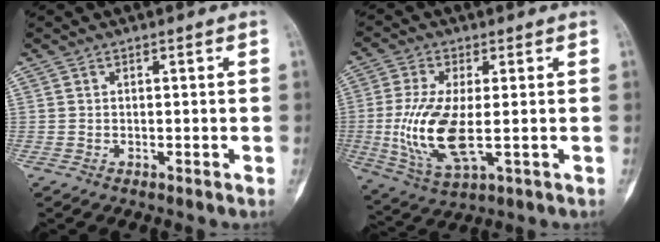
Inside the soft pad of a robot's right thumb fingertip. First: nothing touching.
{"total": 13.1, "force": [-1.4, 5.7, 11.7], "torque": [-0.247, -0.013, -0.018]}